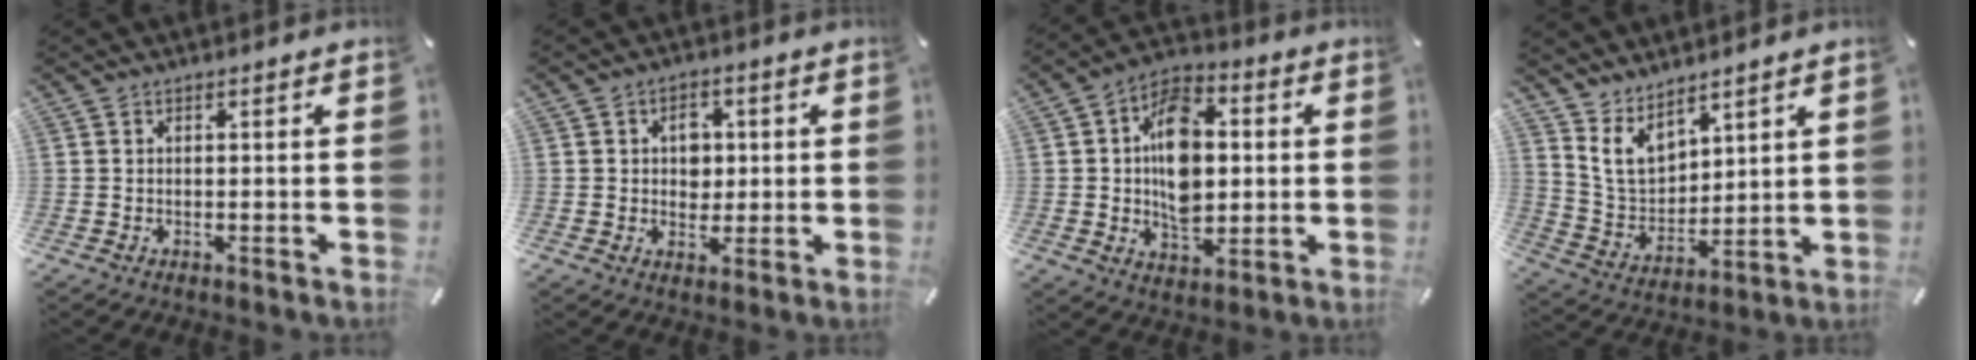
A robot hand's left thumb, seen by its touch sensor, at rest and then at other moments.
{"total": 5.6, "force": [0.8, 4.9, 2.6], "torque": [-0.022, -0.005, 0.005]}
{"total": 14.8, "force": [0.2, 10.3, 10.6], "torque": [-0.180, 0.008, 0.004]}
{"total": 9.1, "force": [6.1, 6.0, 3.1], "torque": [-0.082, -0.039, 0.117]}